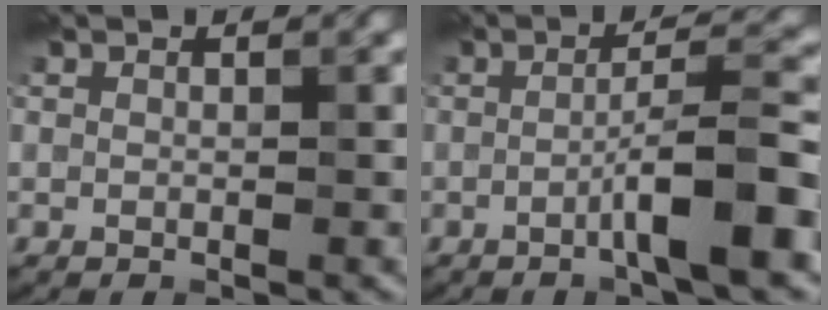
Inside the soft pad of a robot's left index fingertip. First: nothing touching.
{"total": 5.5, "force": [-1.9, 0.5, 5.1], "torque": [-0.076, 0.018, -0.043]}